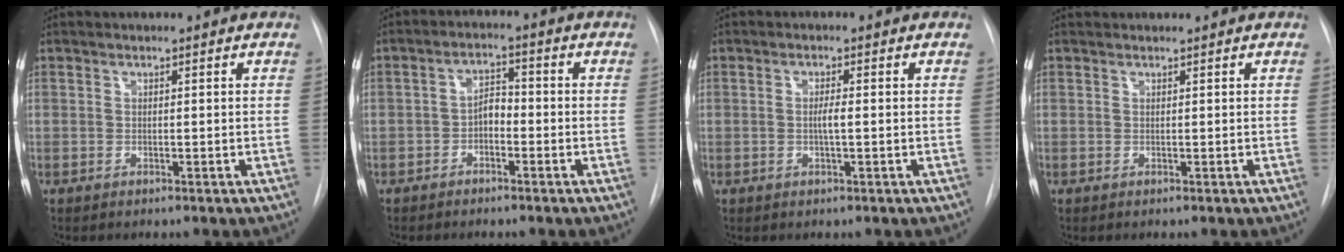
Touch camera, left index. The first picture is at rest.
{"total": 3.2, "force": [-1.4, 1.8, 2.3], "torque": [-0.037, 0.013, -0.029]}
{"total": 1.8, "force": [-0.2, 0.1, 1.8], "torque": [-0.031, 0.000, -0.004]}
{"total": 1.5, "force": [1.5, 0.1, 0.3], "torque": [-0.009, 0.026, 0.023]}